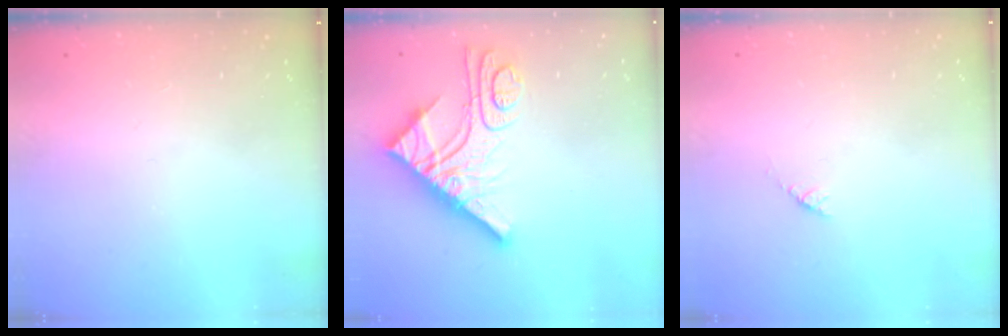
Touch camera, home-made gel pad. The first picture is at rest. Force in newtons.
{"total": 15.3, "press": 15.3, "slide": 1.4}
{"total": 2.7, "press": 2.6, "slide": 0.4}